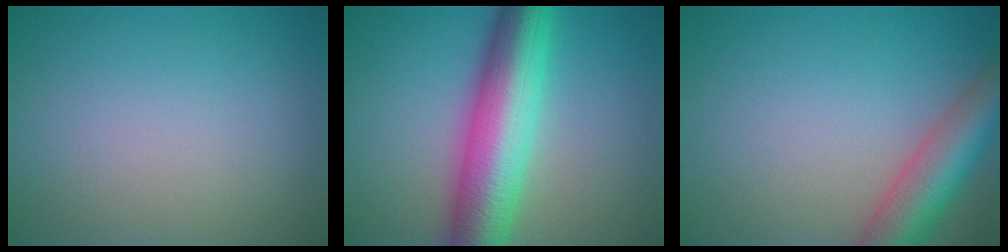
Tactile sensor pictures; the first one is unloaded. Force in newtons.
{"total": 10.6, "press": 10.6, "slide": 0.1}
{"total": 6.8, "press": 6.8, "slide": 0.4}